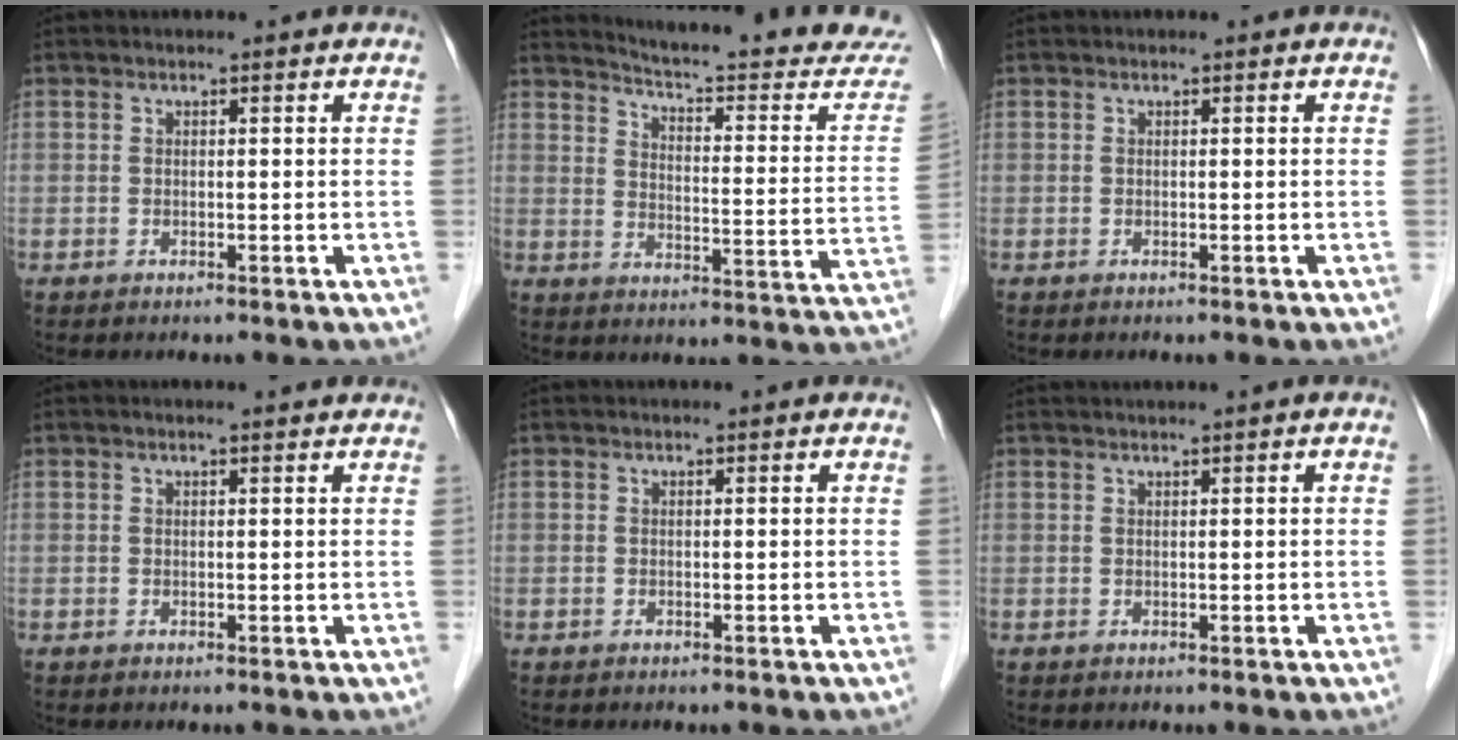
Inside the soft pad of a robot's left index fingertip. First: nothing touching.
{"total": 20.9, "force": [20.0, 0.8, 5.8], "torque": [-0.081, -0.110, 0.235]}
{"total": 0.0}
{"total": 1.2, "force": [1.1, 0.0, 0.6], "torque": [-0.013, 0.006, 0.011]}
{"total": 0.0}
{"total": 0.8, "force": [0.3, -0.4, 0.6], "torque": [-0.016, -0.002, 0.016]}